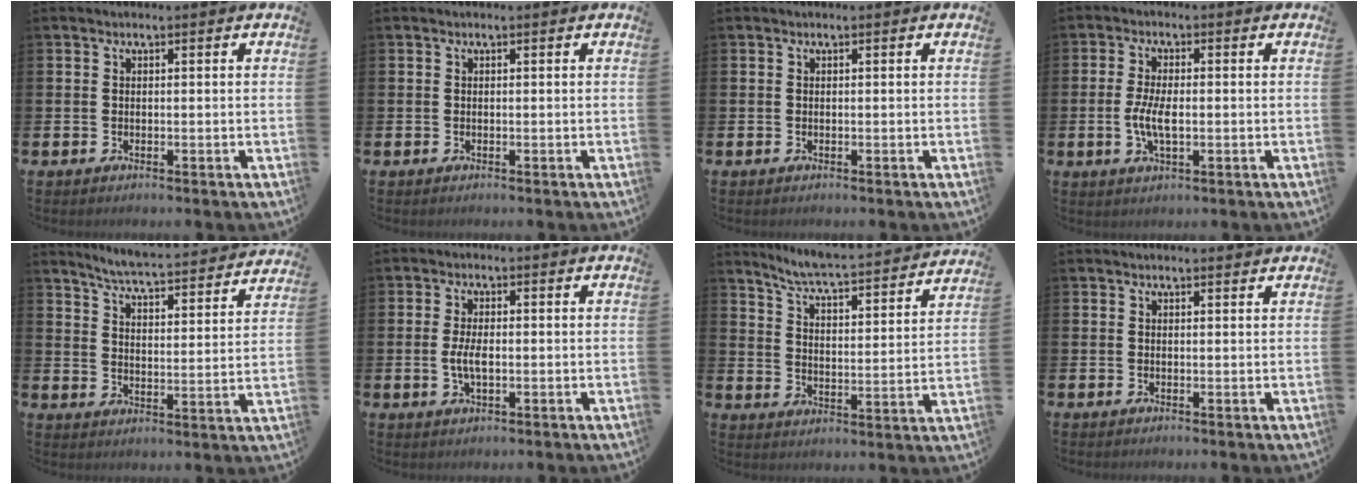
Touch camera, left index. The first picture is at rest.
{"total": 0.0}
{"total": 0.0}
{"total": 4.5, "force": [-0.5, 1.8, 4.0], "torque": [-0.079, -0.004, -0.016]}
{"total": 5.9, "force": [5.8, -0.2, 1.4], "torque": [-0.054, -0.046, 0.096]}
{"total": 3.3, "force": [-0.3, 1.5, 3.0], "torque": [-0.056, -0.002, -0.010]}
{"total": 6.4, "force": [6.1, -0.2, 1.8], "torque": [-0.063, -0.052, 0.100]}
{"total": 0.7, "force": [0.7, 0.0, 0.2], "torque": [0.008, -0.003, 0.010]}